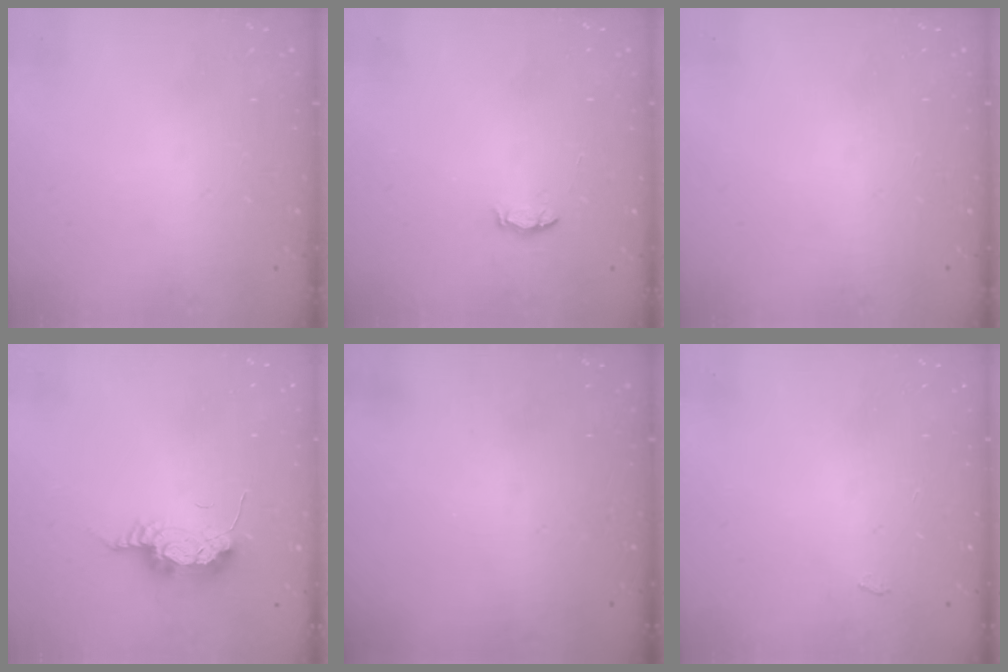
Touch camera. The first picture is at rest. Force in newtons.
{"total": 3.6, "press": 3.5, "slide": 0.3}
{"total": 0.0}
{"total": 11.9, "press": 9.5, "slide": 7.3}
{"total": 0.0}
{"total": 2.8, "press": 2.8, "slide": 0.3}